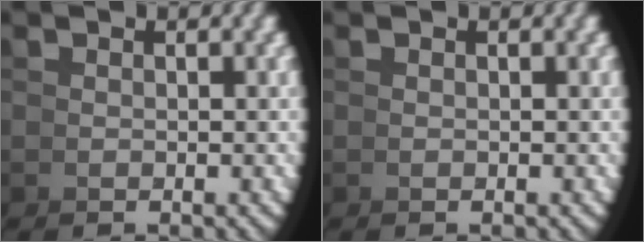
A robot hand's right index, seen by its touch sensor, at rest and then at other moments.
{"total": 0.0}